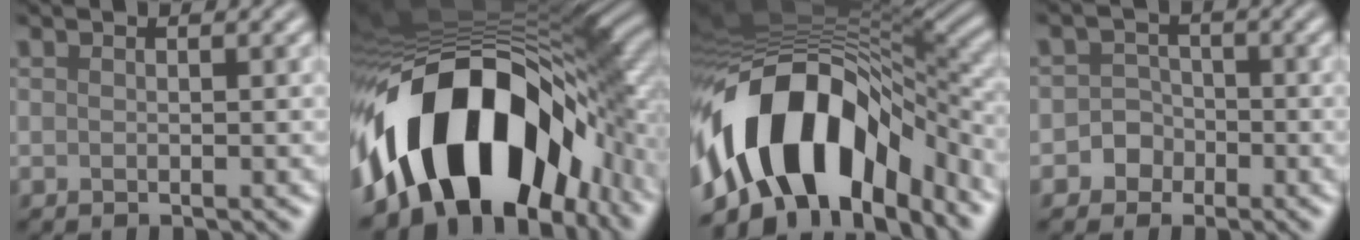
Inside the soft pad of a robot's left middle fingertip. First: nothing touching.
{"total": 16.2, "force": [-5.7, 9.1, 12.2], "torque": [-0.193, 0.006, -0.103]}
{"total": 13.9, "force": [-5.8, 7.7, 10.0], "torque": [-0.169, 0.012, -0.106]}
{"total": 2.3, "force": [-0.9, 2.1, 0.2], "torque": [0.024, 0.009, -0.029]}